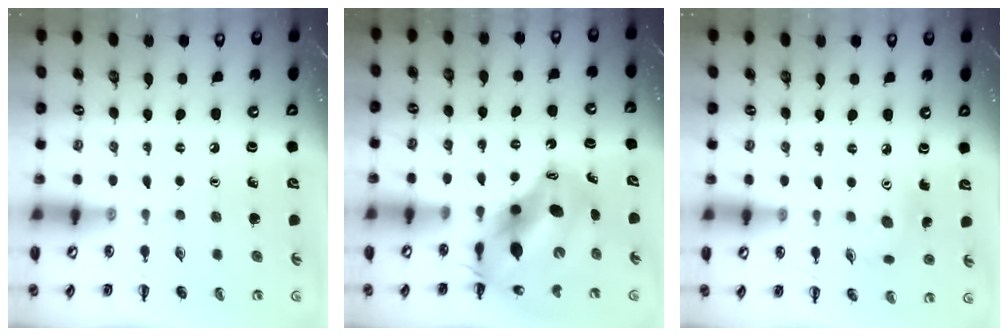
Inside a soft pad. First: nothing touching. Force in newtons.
{"total": 12.6, "press": 12.2, "slide": 3.0}
{"total": 3.2, "press": 3.1, "slide": 0.8}